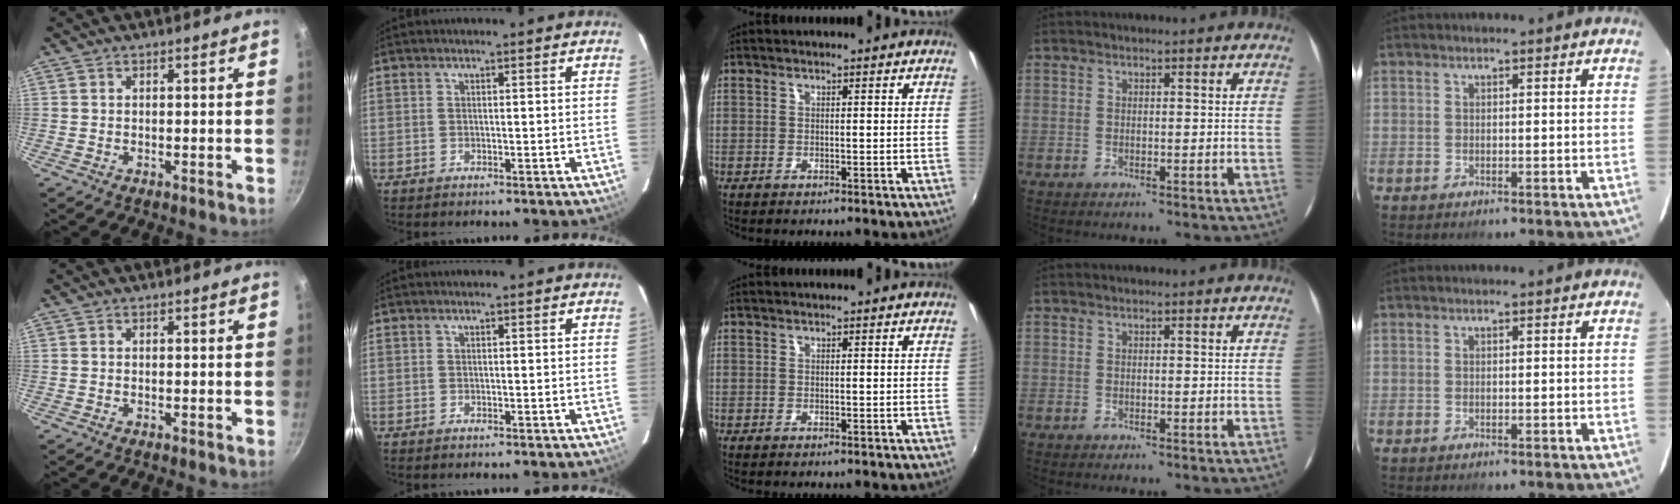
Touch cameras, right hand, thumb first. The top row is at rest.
{}